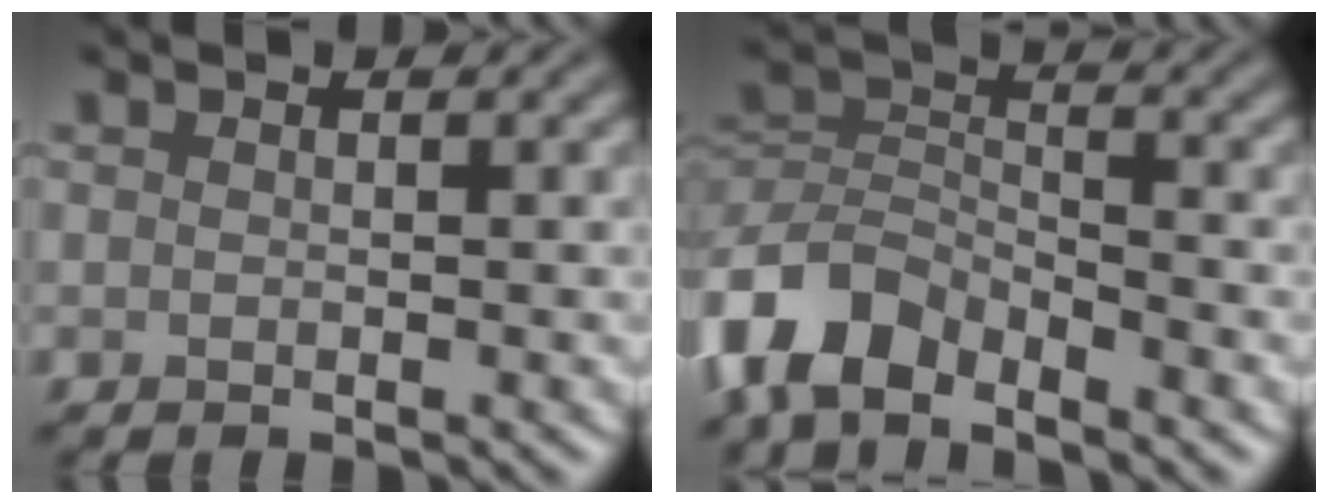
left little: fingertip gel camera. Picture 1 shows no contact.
{"total": 6.9, "force": [-5.2, 3.4, 3.1], "torque": [-0.056, -0.002, -0.117]}